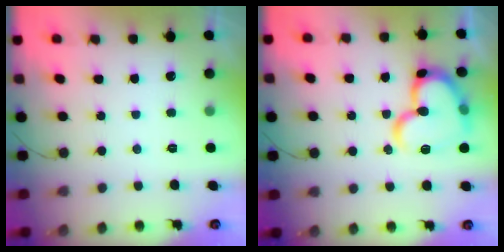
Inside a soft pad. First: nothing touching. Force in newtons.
{"total": 19.2, "press": 19.1, "slide": 2.3}